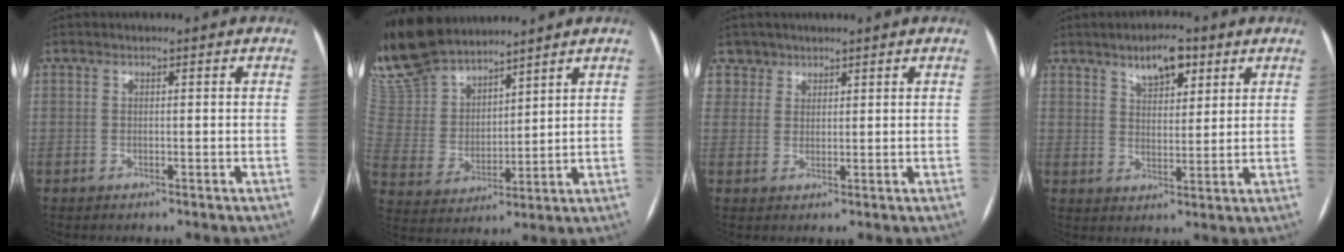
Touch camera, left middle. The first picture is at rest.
{"total": 13.7, "force": [13.1, 2.3, 3.4], "torque": [-0.096, 0.005, 0.277]}
{"total": 2.8, "force": [1.9, 1.9, -0.7], "torque": [0.024, 0.003, 0.031]}
{"total": 6.4, "force": [4.0, 2.7, 4.2], "torque": [-0.067, 0.007, 0.065]}